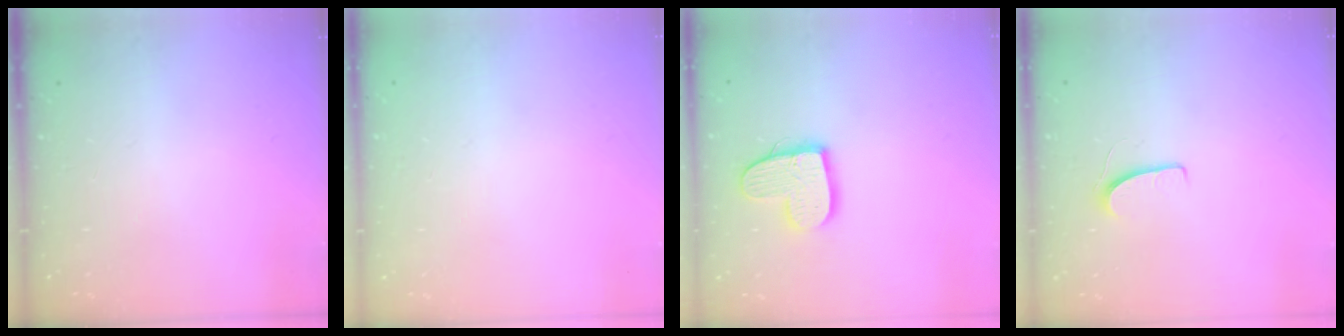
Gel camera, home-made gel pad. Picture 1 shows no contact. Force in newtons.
{"total": 0.0}
{"total": 12.6, "press": 12.6, "slide": 0.8}
{"total": 5.1, "press": 5.0, "slide": 0.5}